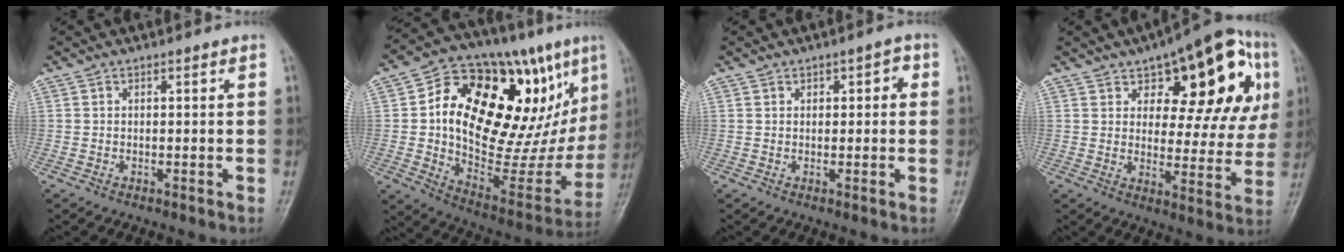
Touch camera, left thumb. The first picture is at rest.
{"total": 34.2, "force": [9.9, 15.5, 28.8], "torque": [-0.387, 0.014, 0.171]}
{"total": 2.7, "force": [0.8, 1.6, 2.0], "torque": [-0.009, 0.003, 0.006]}
{"total": 22.4, "force": [9.2, 10.3, 17.7], "torque": [-0.184, -0.002, 0.126]}